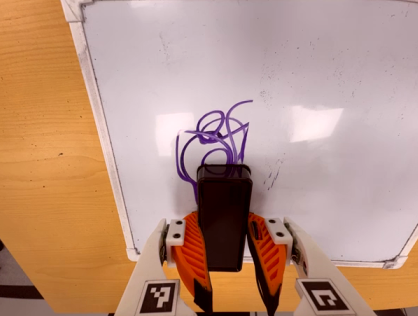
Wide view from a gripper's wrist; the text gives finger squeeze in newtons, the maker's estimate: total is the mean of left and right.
{"total": 13.8, "left": 13.8, "right": 13.7}